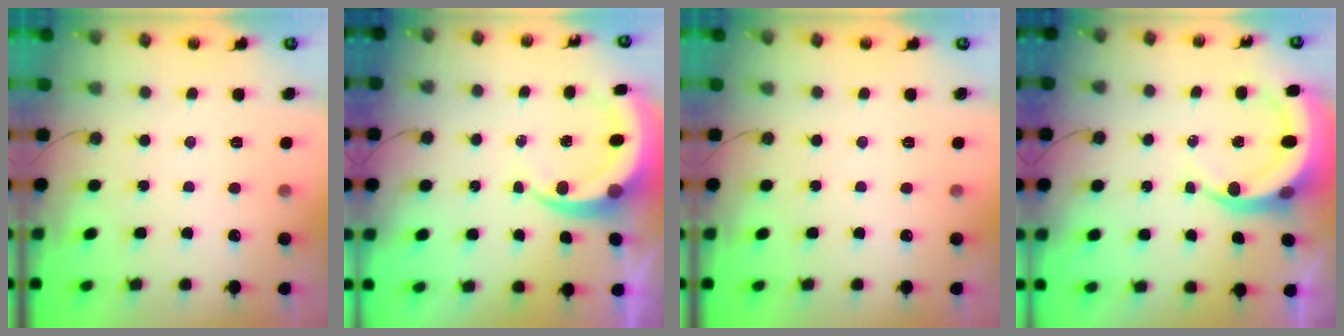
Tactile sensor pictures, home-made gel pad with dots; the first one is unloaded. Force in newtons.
{"total": 7.1, "press": 7.0, "slide": 0.9}
{"total": 0.0}
{"total": 7.7, "press": 7.7, "slide": 1.1}